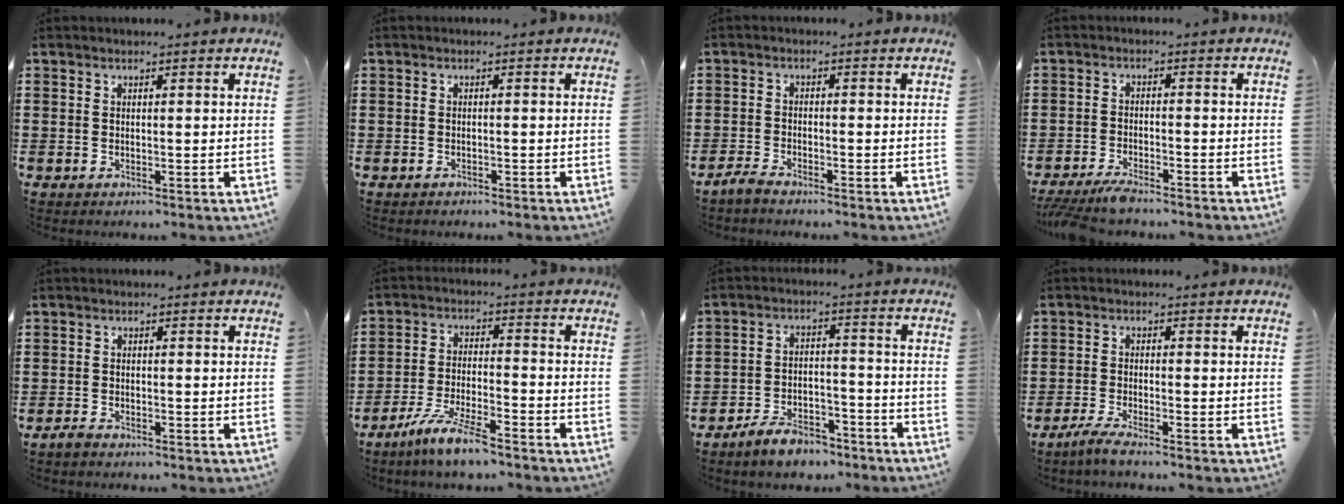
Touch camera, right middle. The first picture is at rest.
{"total": 0.9, "force": [-0.8, 0.5, 0.0], "torque": [-0.001, 0.003, -0.019]}
{"total": 2.4, "force": [-2.2, 0.4, 0.8], "torque": [-0.029, 0.002, -0.050]}
{"total": 3.4, "force": [-3.1, 0.3, 1.3], "torque": [-0.037, -0.006, -0.065]}
{"total": 1.6, "force": [-1.4, 0.7, 0.5], "torque": [-0.020, -0.001, -0.031]}
{"total": 7.5, "force": [-6.3, 0.6, 4.0], "torque": [-0.094, -0.008, -0.125]}
{"total": 6.0, "force": [-5.5, 1.6, 1.9], "torque": [-0.041, 0.010, -0.108]}
{"total": 2.8, "force": [-2.5, 0.0, 1.4], "torque": [-0.038, -0.003, -0.053]}